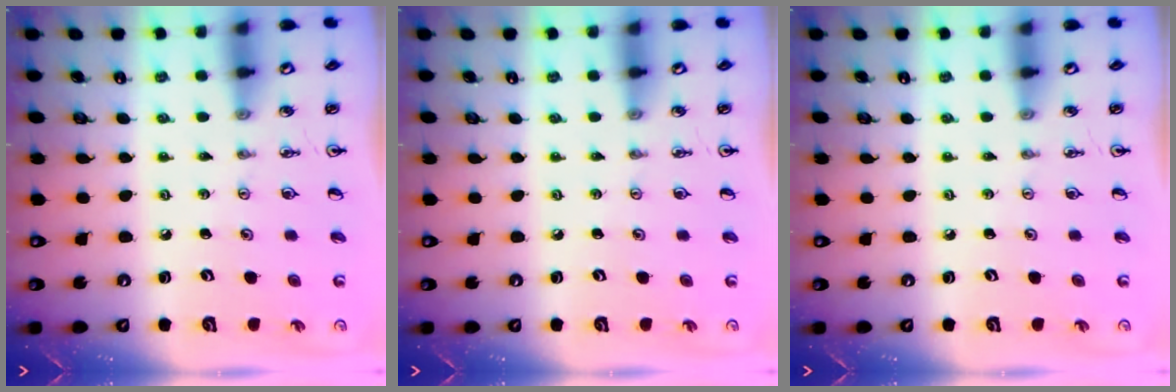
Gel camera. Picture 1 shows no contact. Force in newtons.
{"total": 0.0}
{"total": 0.0}